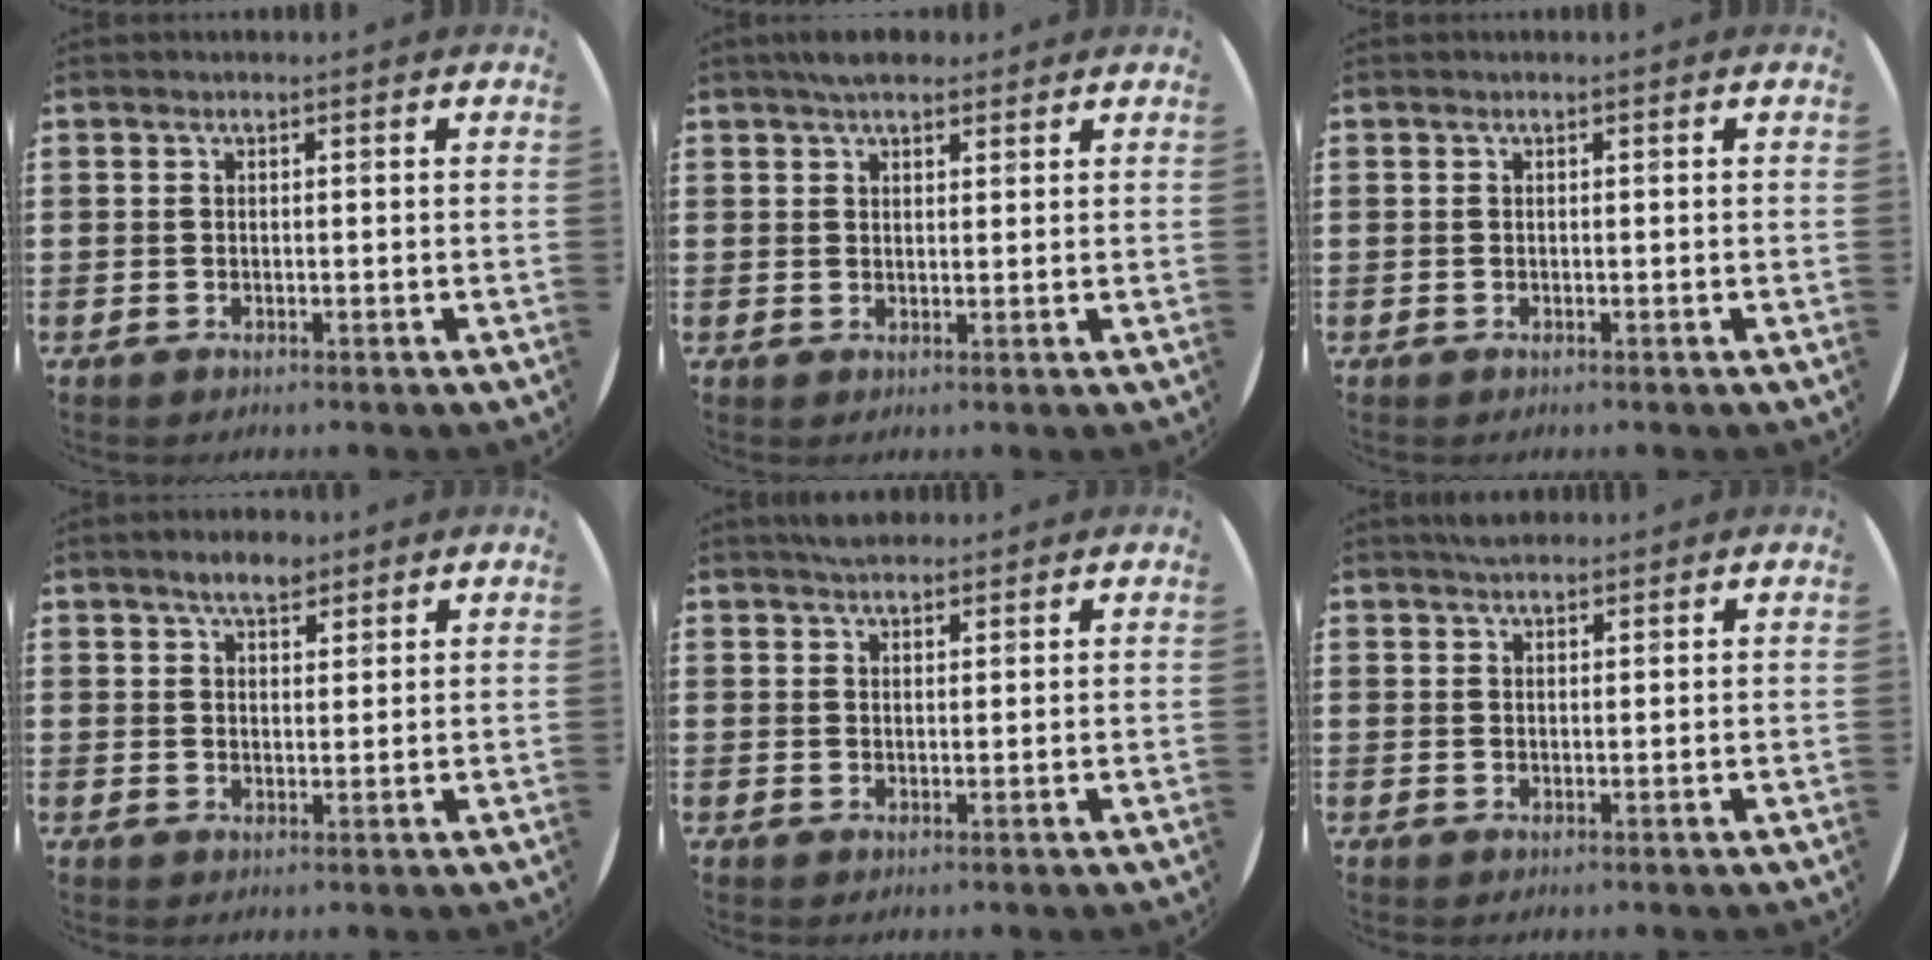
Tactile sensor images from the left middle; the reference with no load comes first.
{"total": 3.1, "force": [2.7, 1.1, 1.0], "torque": [-0.016, 0.000, 0.049]}
{"total": 0.0}
{"total": 3.8, "force": [3.0, 1.5, 1.8], "torque": [-0.022, -0.002, 0.051]}
{"total": 2.4, "force": [2.2, 0.8, 0.4], "torque": [-0.003, 0.000, 0.041]}
{"total": 1.9, "force": [1.8, 0.6, 0.5], "torque": [-0.003, 0.002, 0.031]}